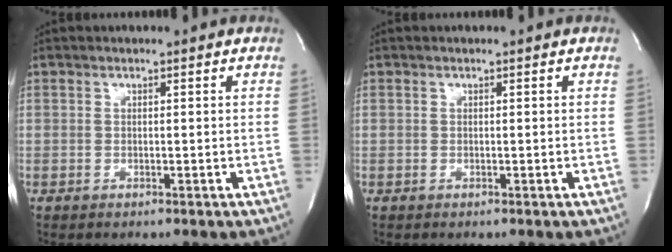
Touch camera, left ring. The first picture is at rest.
{"total": 0.0}